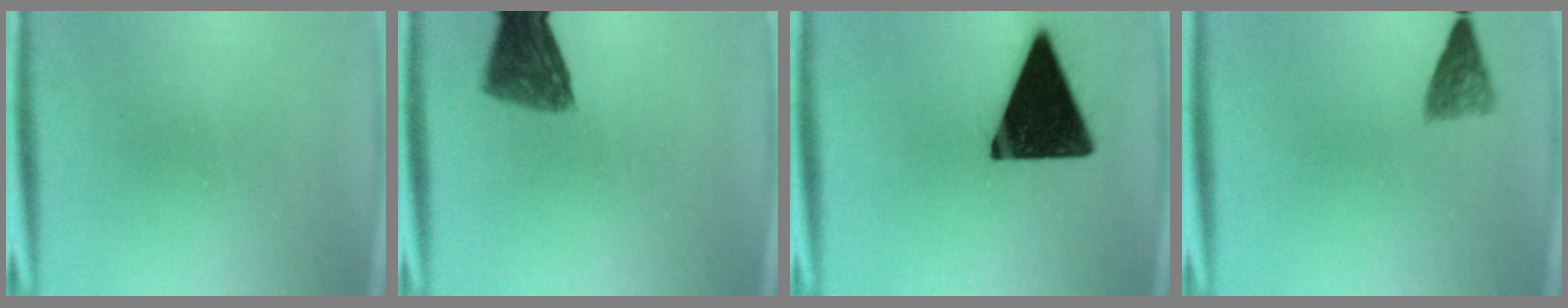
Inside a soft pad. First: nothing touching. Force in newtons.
{"total": 7.9}
{"total": 18.4}
{"total": 2.9}